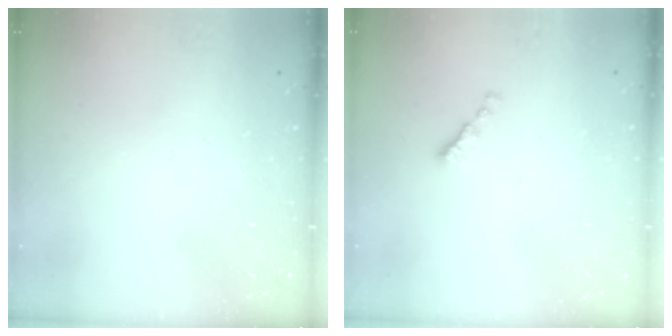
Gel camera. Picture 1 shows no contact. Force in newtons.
{"total": 0.0}